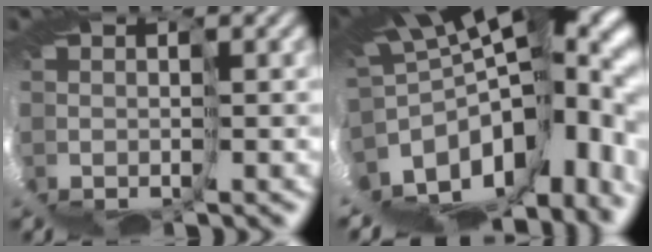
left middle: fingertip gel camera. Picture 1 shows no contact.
{"total": 8.9, "force": [-3.2, 3.0, 7.7], "torque": [-0.110, -0.004, -0.033]}